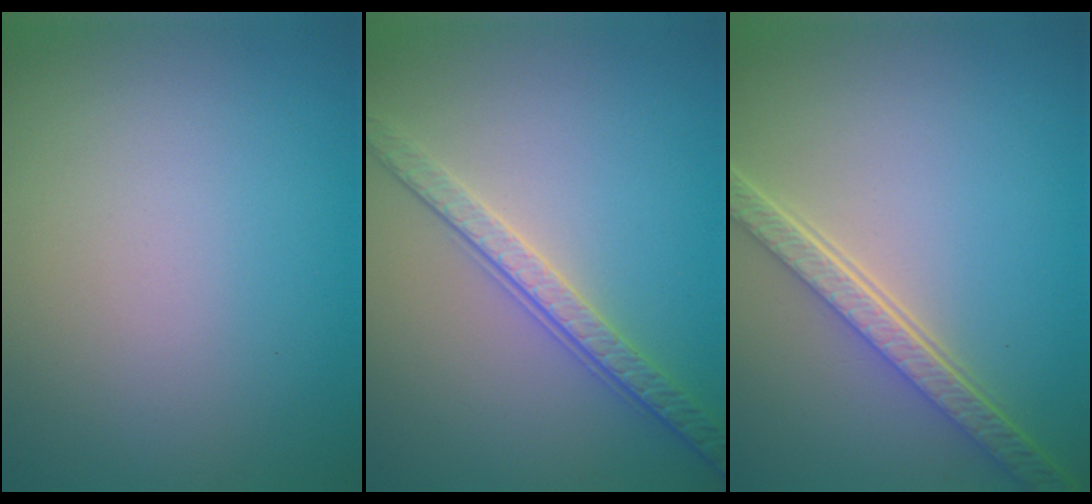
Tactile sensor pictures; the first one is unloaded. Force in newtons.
{"total": 3.6, "press": 3.3, "slide": 1.4}
{"total": 5.3, "press": 3.9, "slide": 3.6}